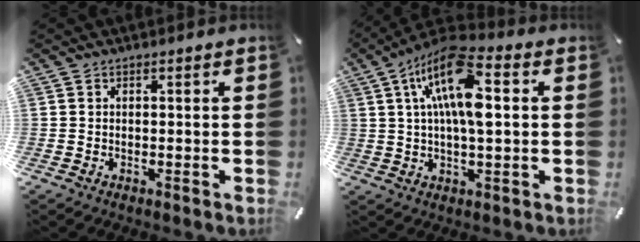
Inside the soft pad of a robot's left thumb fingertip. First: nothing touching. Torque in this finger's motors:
{"motor_torque": [2.02, 1.62, 1.89, -0.88, 0.58]}